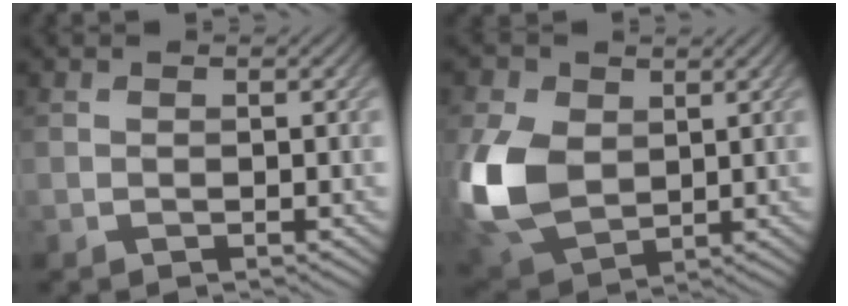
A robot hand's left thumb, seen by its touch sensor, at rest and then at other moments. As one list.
[{"total": 11.4, "force": [1.1, 8.2, 7.8], "torque": [-0.223, -0.003, 0.020]}]